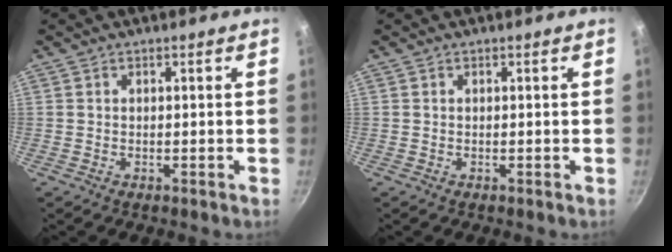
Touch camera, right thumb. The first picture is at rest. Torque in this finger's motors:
{"motor_torque": [0.00, 0.00, 0.09, 0.02, 0.00]}